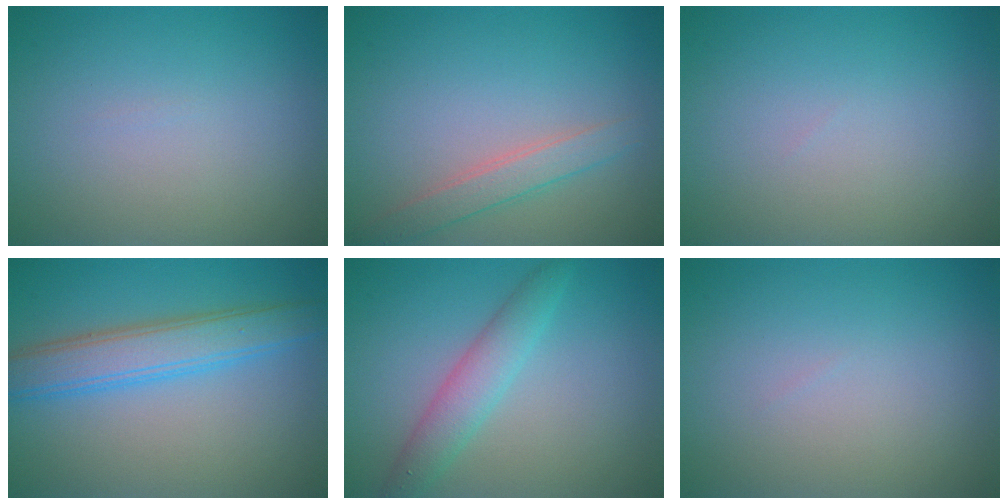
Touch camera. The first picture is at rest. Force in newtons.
{"total": 2.3, "press": 2.3, "slide": 0.1}
{"total": 0.0}
{"total": 4.9, "press": 4.9, "slide": 0.1}
{"total": 3.2, "press": 3.2, "slide": 0.0}
{"total": 0.0}